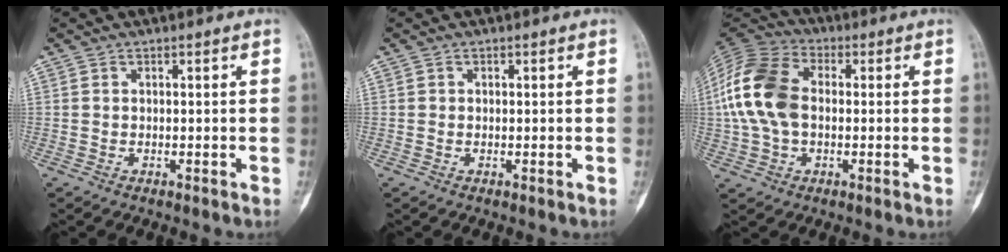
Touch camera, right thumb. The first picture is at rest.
{"total": 0.0}
{"total": 14.4, "force": [0.4, 9.5, 10.8], "torque": [-0.219, 0.028, -0.002]}